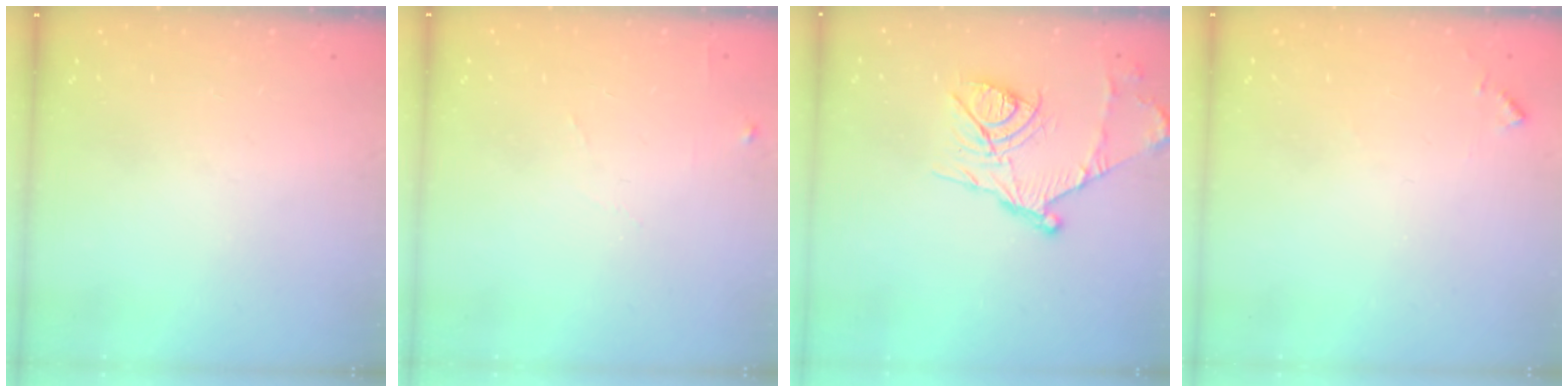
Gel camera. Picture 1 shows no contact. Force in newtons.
{"total": 4.6, "press": 4.6, "slide": 0.6}
{"total": 15.1, "press": 15.0, "slide": 1.3}
{"total": 5.8, "press": 5.7, "slide": 0.7}